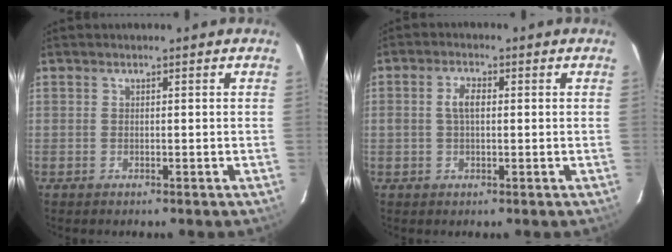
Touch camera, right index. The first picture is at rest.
{"total": 3.3, "force": [0.3, 1.6, 2.9], "torque": [-0.056, 0.008, 0.007]}